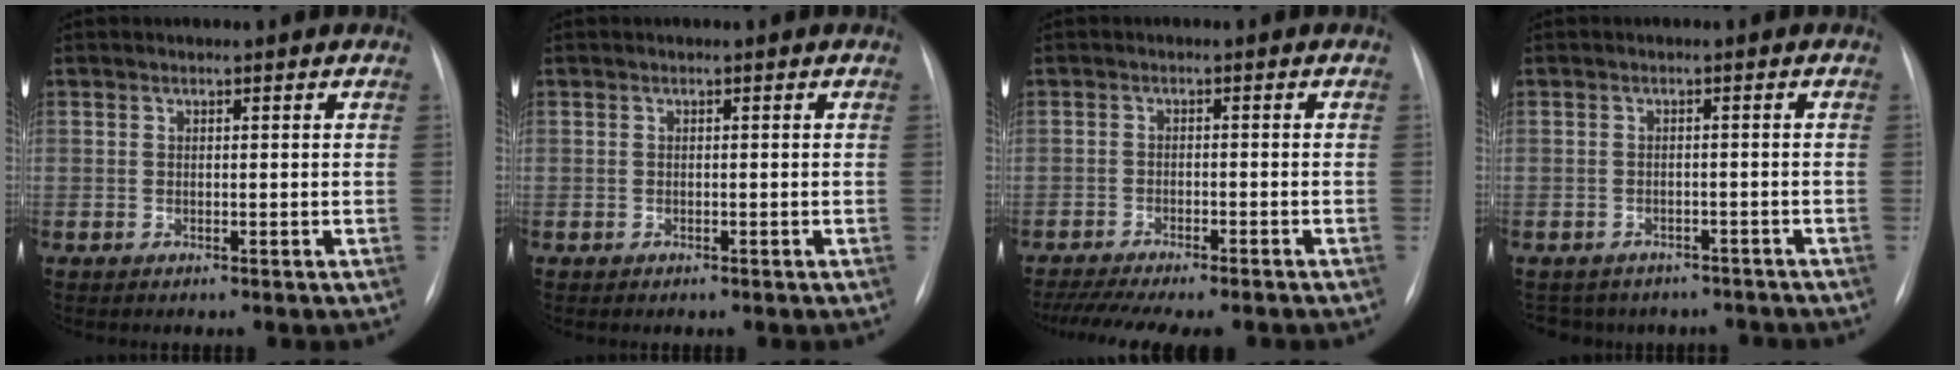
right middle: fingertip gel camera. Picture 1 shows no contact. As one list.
[{"total": 0.0}, {"total": 13.8, "force": [-11.8, 2.7, 6.7], "torque": [-0.121, -0.011, -0.163]}, {"total": 9.0, "force": [-7.7, 4.7, 1.1], "torque": [-0.014, 0.016, -0.083]}]